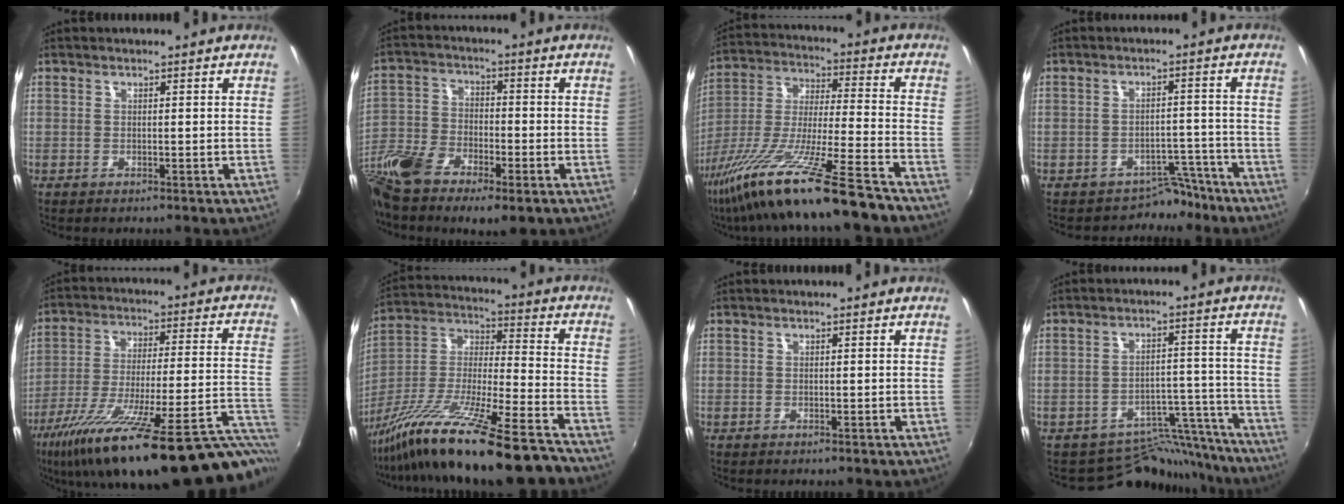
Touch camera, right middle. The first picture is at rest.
{"total": 14.7, "force": [-9.5, 5.7, 9.7], "torque": [-0.219, -0.039, -0.188]}
{"total": 21.3, "force": [-15.4, -0.2, 14.8], "torque": [-0.280, -0.054, -0.271]}
{"total": 4.5, "force": [-3.5, 2.7, -0.2], "torque": [0.010, 0.028, -0.049]}
{"total": 31.7, "force": [-22.3, 3.9, 22.2], "torque": [-0.320, -0.090, -0.331]}
{"total": 22.4, "force": [-17.1, 1.1, 14.4], "torque": [-0.257, -0.042, -0.294]}
{"total": 0.0}
{"total": 10.8, "force": [-10.2, 3.6, -0.1], "torque": [0.022, 0.049, -0.139]}